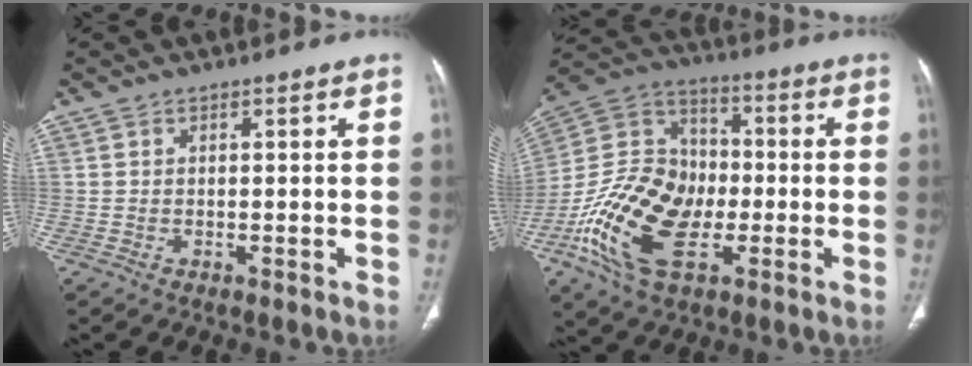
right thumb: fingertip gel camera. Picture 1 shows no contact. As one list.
[{"total": 20.5, "force": [-6.2, 13.1, 14.5], "torque": [-0.261, 0.027, -0.114]}]